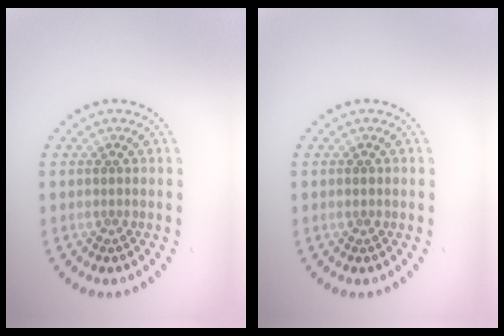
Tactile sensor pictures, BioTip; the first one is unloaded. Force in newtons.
{"total": 0.6, "press": 0.6, "slide": 0.1}